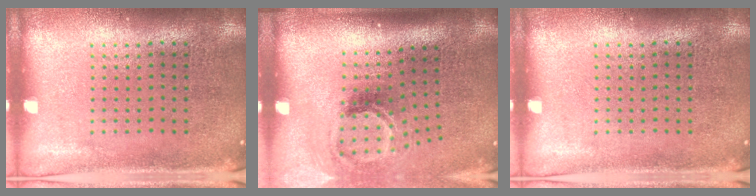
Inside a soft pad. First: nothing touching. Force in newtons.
{"total": 2.1, "press": 1.3, "slide": 1.6}
{"total": 0.0}